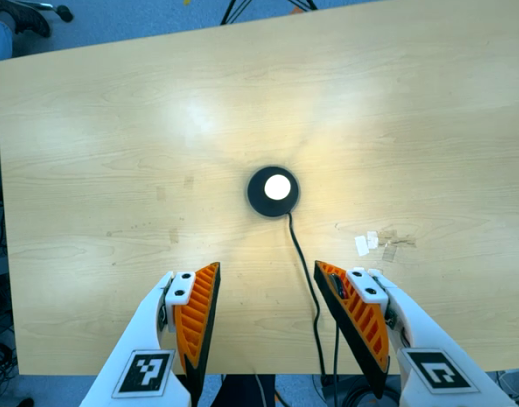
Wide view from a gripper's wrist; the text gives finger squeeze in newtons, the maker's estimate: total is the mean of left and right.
{"total": 0.0}